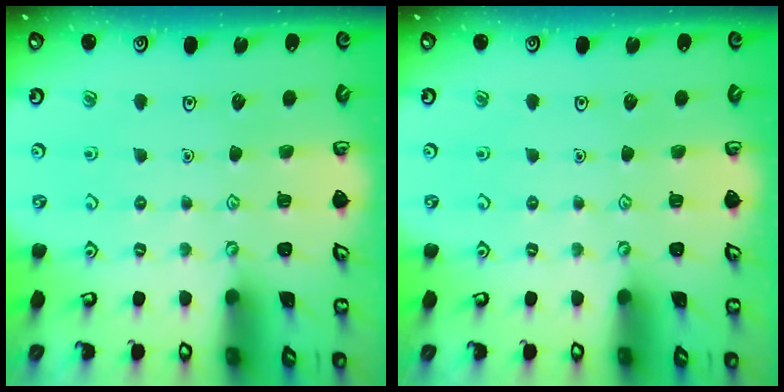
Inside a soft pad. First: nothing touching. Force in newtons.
{"total": 0.0}